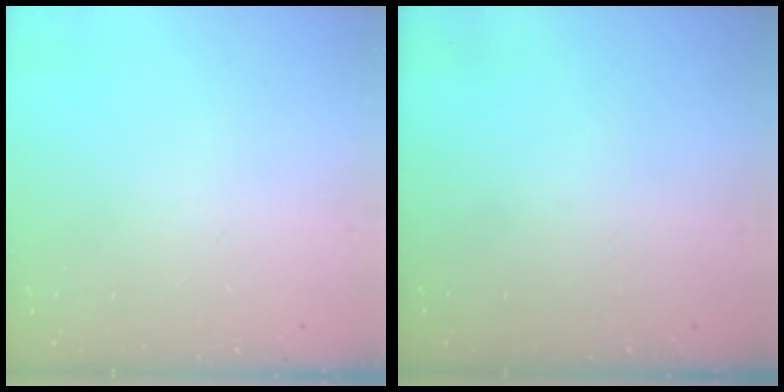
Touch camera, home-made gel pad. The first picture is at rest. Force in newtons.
{"total": 0.0}